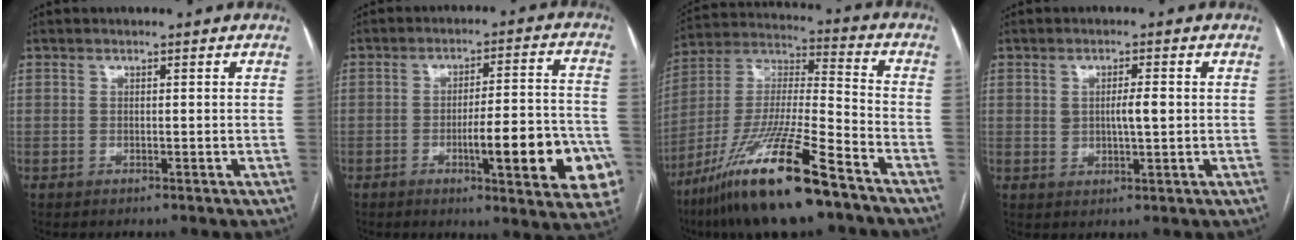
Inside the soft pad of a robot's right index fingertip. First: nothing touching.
{"total": 15.3, "force": [-5.2, 2.7, 14.1], "torque": [-0.144, 0.015, -0.061]}
{"total": 20.8, "force": [-13.5, 2.0, 15.8], "torque": [-0.328, -0.039, -0.246]}
{"total": 3.3, "force": [0.4, 0.9, 3.1], "torque": [-0.052, 0.000, 0.009]}